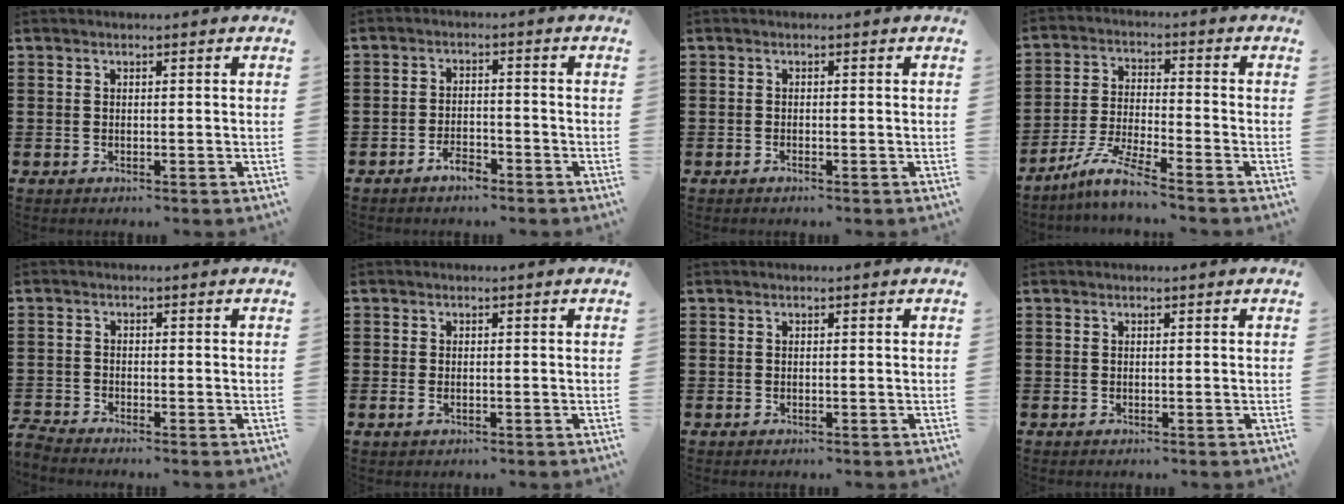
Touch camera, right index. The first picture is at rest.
{"total": 3.0, "force": [-2.5, 1.0, 1.4], "torque": [-0.026, 0.008, -0.048]}
{"total": 0.6, "force": [-0.5, 0.1, 0.3], "torque": [-0.008, -0.003, -0.009]}
{"total": 6.5, "force": [-5.5, -0.3, 3.4], "torque": [-0.091, -0.018, -0.113]}
{"total": 1.8, "force": [-1.8, 0.0, 0.0], "torque": [-0.006, 0.000, -0.039]}
{"total": 1.5, "force": [1.0, -1.1, -0.3], "torque": [0.011, -0.006, 0.020]}
{"total": 0.0}
{"total": 0.0}